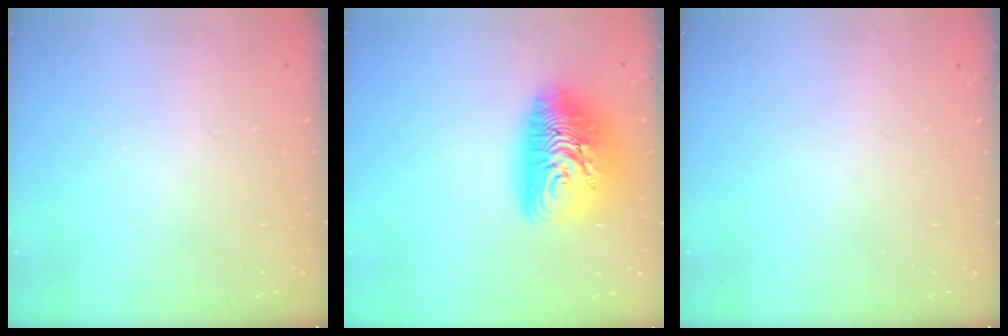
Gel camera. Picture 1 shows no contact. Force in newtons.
{"total": 16.5, "press": 16.4, "slide": 1.4}
{"total": 0.0}